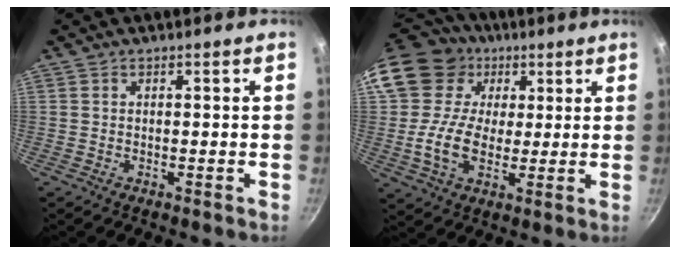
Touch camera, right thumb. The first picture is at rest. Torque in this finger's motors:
{"motor_torque": [0.05, 2.48, 1.62, -0.11, 0.15]}